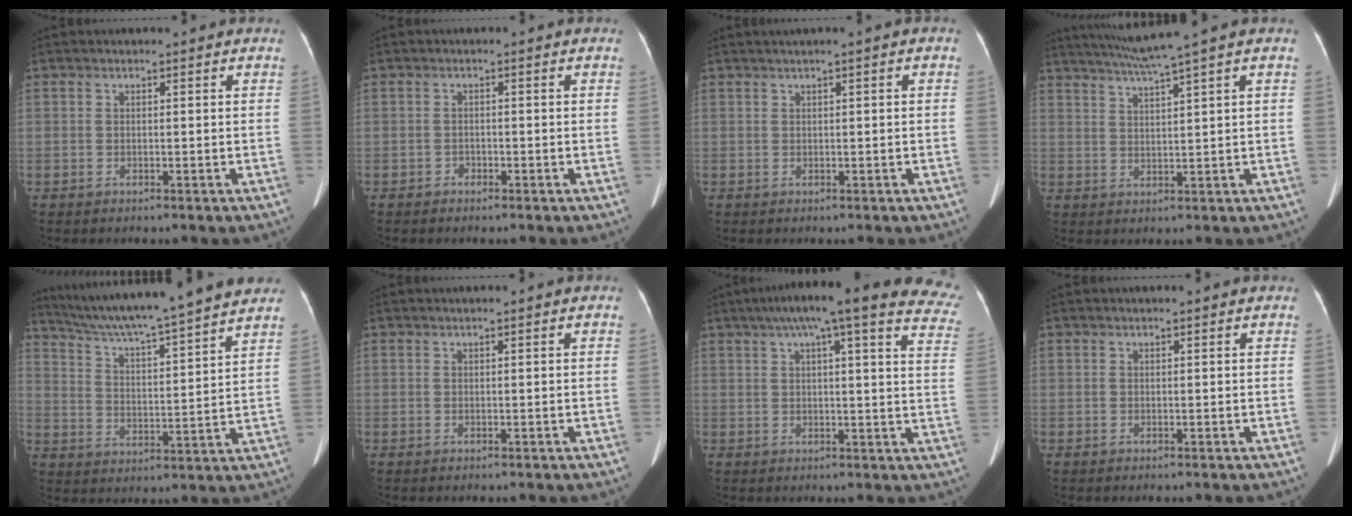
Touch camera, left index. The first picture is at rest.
{"total": 2.2, "force": [-2.1, 0.4, -0.7], "torque": [0.013, -0.001, -0.040]}
{"total": 1.2, "force": [-0.7, -0.3, 0.9], "torque": [-0.018, 0.005, -0.007]}
{"total": 6.3, "force": [4.9, -2.0, 3.5], "torque": [-0.064, 0.007, 0.090]}
{"total": 19.4, "force": [17.2, -0.6, 9.0], "torque": [-0.153, -0.001, 0.256]}
{"total": 1.1, "force": [-1.0, -0.3, -0.2], "torque": [0.000, 0.001, -0.010]}
{"total": 26.5, "force": [21.2, 3.3, 15.5], "torque": [-0.180, -0.003, 0.240]}
{"total": 0.9, "force": [-0.8, -0.2, -0.4], "torque": [0.008, 0.005, -0.013]}